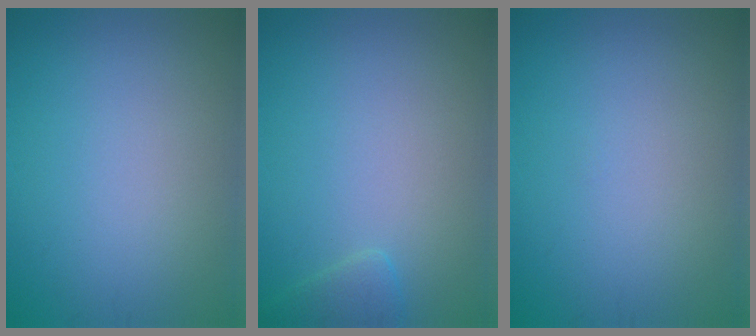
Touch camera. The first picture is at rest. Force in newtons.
{"total": 1.5, "press": 1.5, "slide": 0.1}
{"total": 0.0}